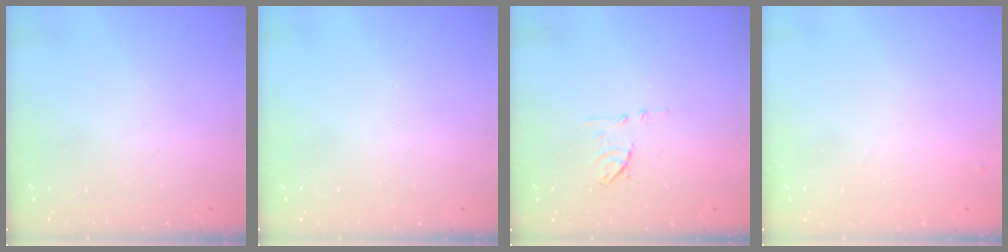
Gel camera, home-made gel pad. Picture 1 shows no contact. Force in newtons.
{"total": 0.0}
{"total": 6.7, "press": 6.6, "slide": 0.9}
{"total": 4.5, "press": 4.4, "slide": 0.6}